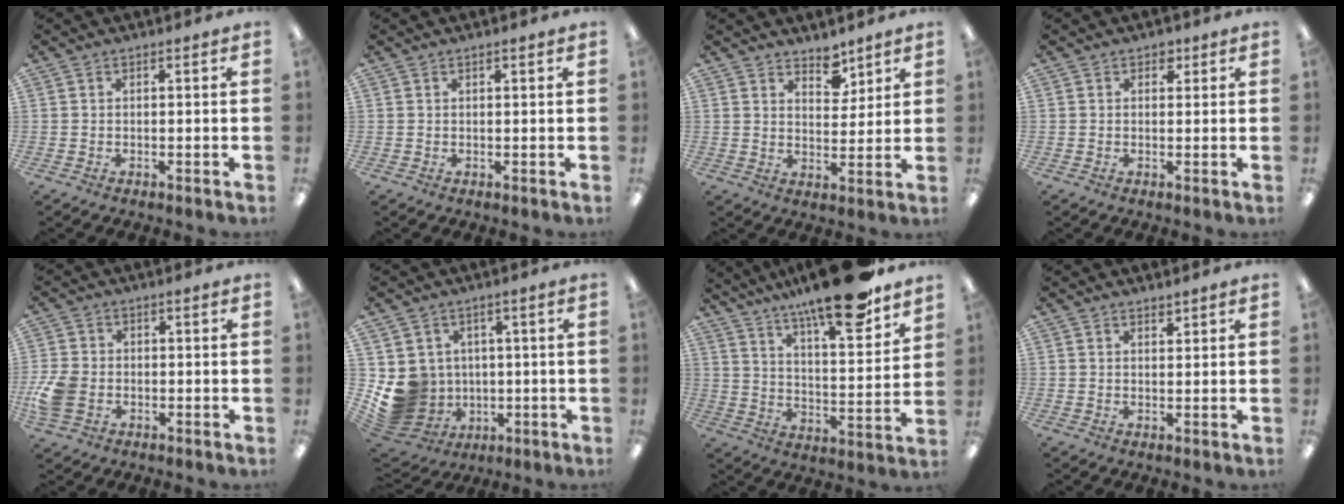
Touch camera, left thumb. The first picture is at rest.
{"total": 0.6, "force": [0.5, 0.0, 0.4], "torque": [-0.008, 0.001, 0.008]}
{"total": 5.8, "force": [5.0, 2.7, 1.5], "torque": [-0.004, -0.036, 0.086]}
{"total": 2.1, "force": [1.1, 1.5, 0.9], "torque": [-0.002, -0.002, 0.016]}
{"total": 7.2, "force": [-1.9, 5.4, 4.4], "torque": [-0.095, 0.012, -0.031]}
{"total": 9.5, "force": [-0.3, 9.2, 2.2], "torque": [-0.071, -0.003, 0.008]}
{"total": 19.4, "force": [15.6, 4.4, 10.6], "torque": [-0.175, -0.103, 0.259]}
{"total": 1.4, "force": [1.3, 0.4, 0.2], "torque": [0.003, -0.005, 0.023]}